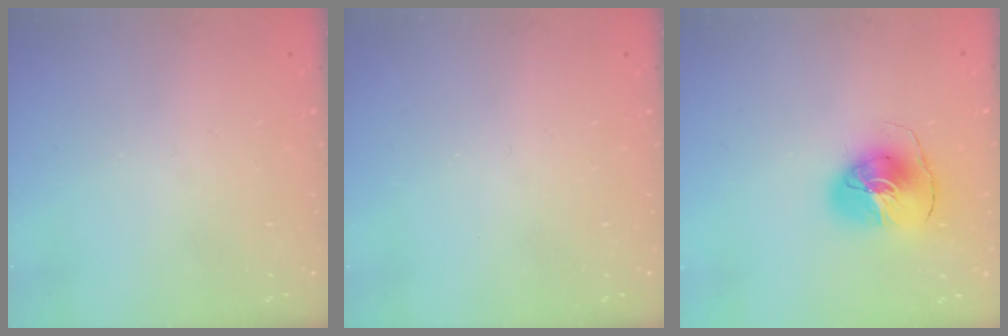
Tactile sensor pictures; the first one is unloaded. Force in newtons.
{"total": 0.0}
{"total": 10.5, "press": 10.5, "slide": 1.3}